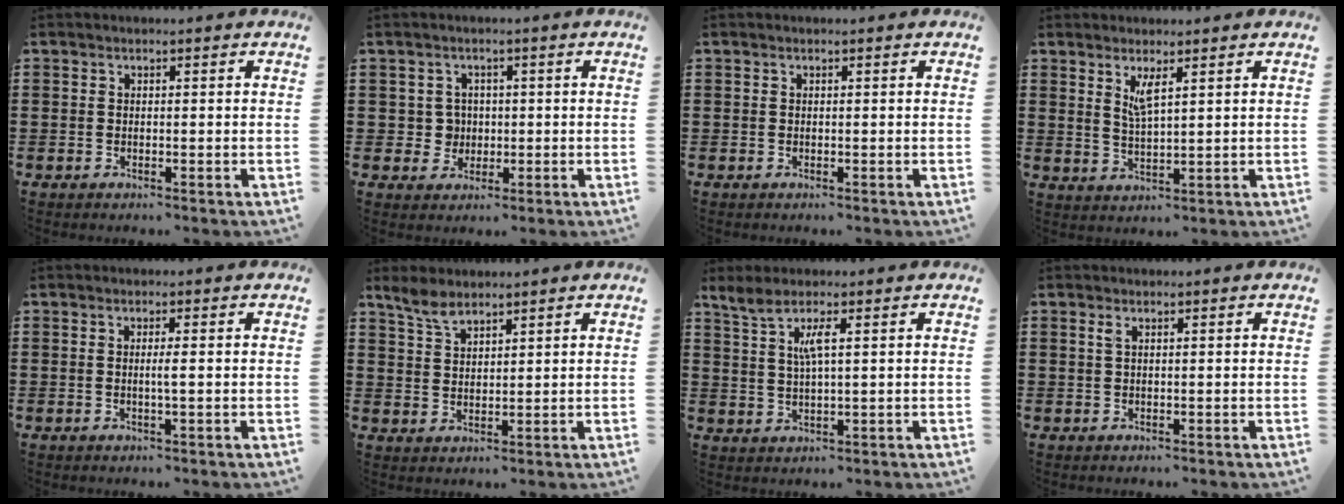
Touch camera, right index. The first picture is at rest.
{"total": 3.2, "force": [-0.1, 3.1, 1.1], "torque": [-0.034, 0.006, -0.004]}
{"total": 0.0}
{"total": 3.3, "force": [2.0, 0.6, 2.6], "torque": [-0.056, 0.001, 0.035]}
{"total": 1.6, "force": [-0.1, -0.2, 1.6], "torque": [-0.030, -0.007, -0.003]}
{"total": 3.7, "force": [2.9, 1.4, 1.8], "torque": [-0.044, 0.003, 0.055]}
{"total": 3.8, "force": [1.6, 0.4, 3.4], "torque": [-0.072, 0.000, 0.027]}
{"total": 0.8, "force": [0.3, 0.1, 0.7], "torque": [-0.016, 0.002, 0.006]}